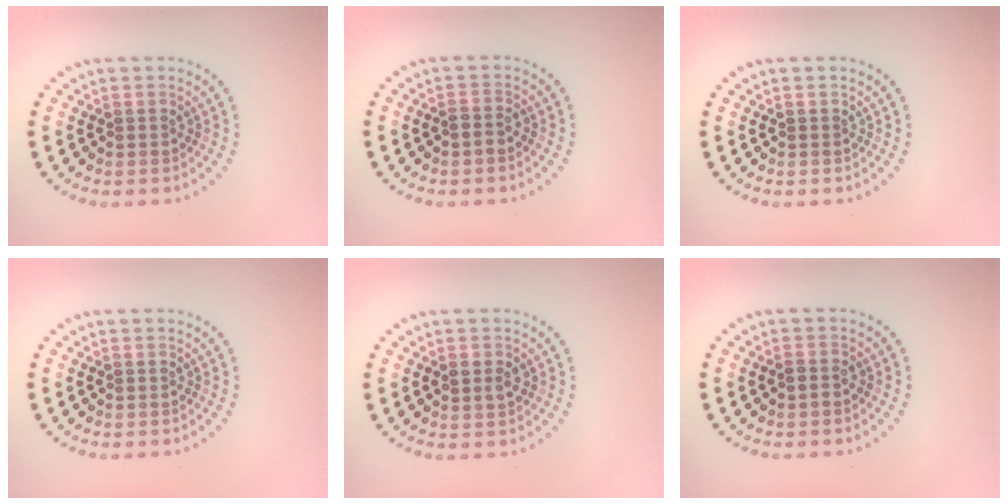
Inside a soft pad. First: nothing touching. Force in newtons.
{"total": 1.1, "press": 1.0, "slide": 0.4}
{"total": 0.0}
{"total": 0.0}
{"total": 1.5, "press": 1.5, "slide": 0.1}
{"total": 0.9, "press": 0.8, "slide": 0.3}